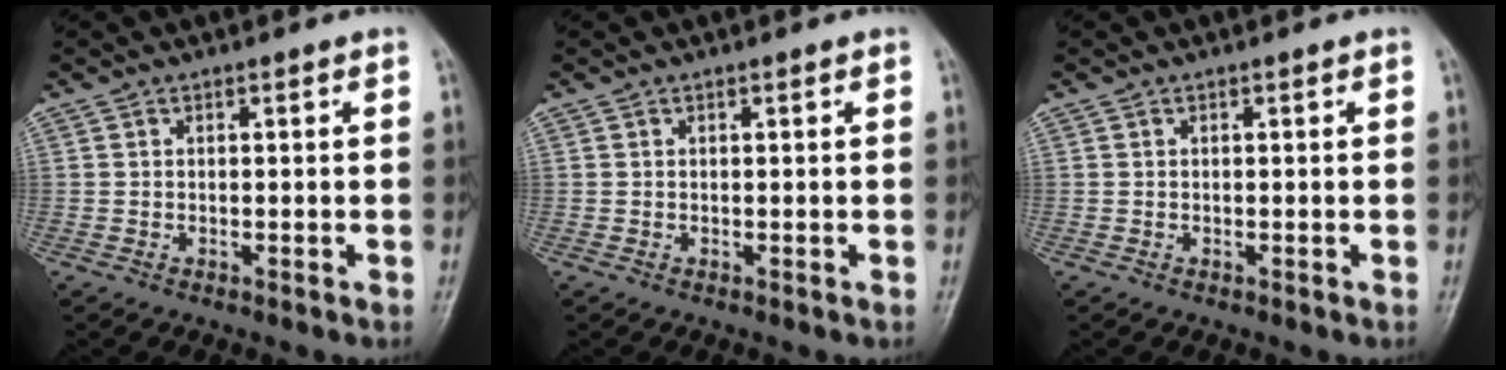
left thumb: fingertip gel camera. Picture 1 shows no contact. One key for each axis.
{"total": 0.0}
{"total": 0.0}